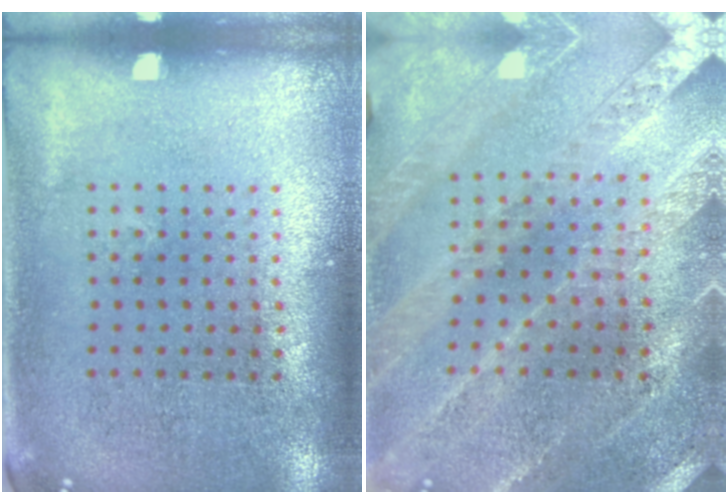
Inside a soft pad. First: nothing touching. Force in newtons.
{"total": 1.5, "press": 1.5, "slide": 0.2}